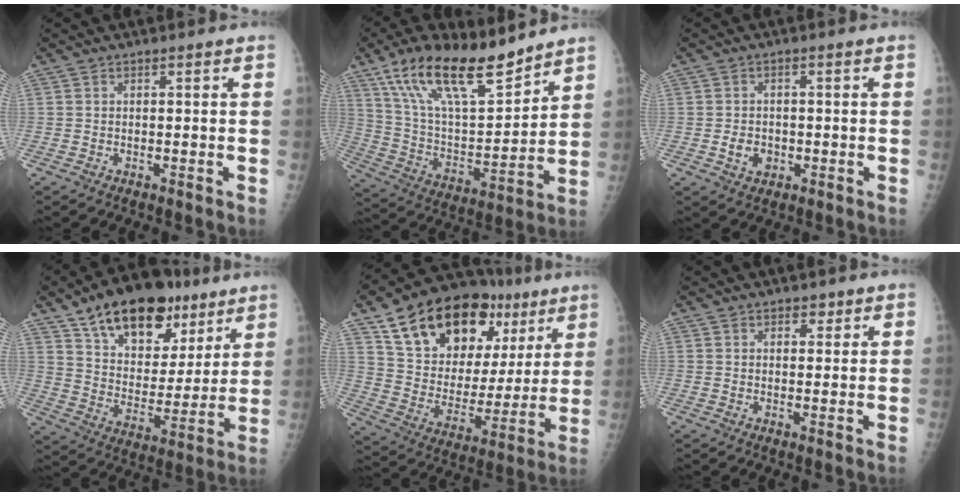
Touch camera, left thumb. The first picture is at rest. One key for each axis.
{"total": 20.4, "fx": 14.5, "fy": 6.9, "fz": 12.6, "tx": -0.194, "ty": -0.064, "tz": 0.266}
{"total": 3.6, "fx": -0.8, "fy": 3.0, "fz": 1.9, "tx": -0.021, "ty": 0.003, "tz": -0.009}
{"total": 22.4, "fx": 13.7, "fy": 12.5, "fz": 12.6, "tx": -0.161, "ty": -0.041, "tz": 0.228}
{"total": 27.2, "fx": 14.3, "fy": 15.2, "fz": 17.5, "tx": -0.237, "ty": -0.012, "tz": 0.240}
{"total": 2.1, "fx": 1.3, "fy": 1.3, "fz": 0.9, "tx": 0.003, "ty": -0.006, "tz": 0.015}